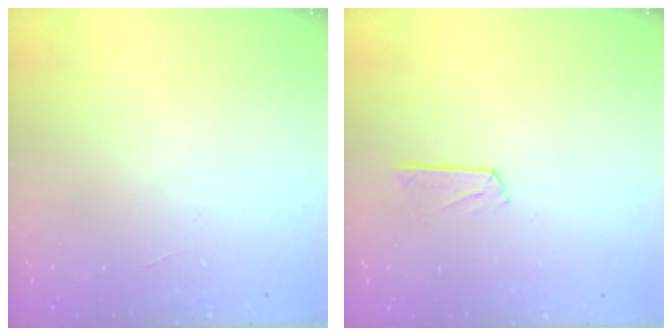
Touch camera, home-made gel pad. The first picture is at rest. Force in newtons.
{"total": 3.7, "press": 3.6, "slide": 0.3}